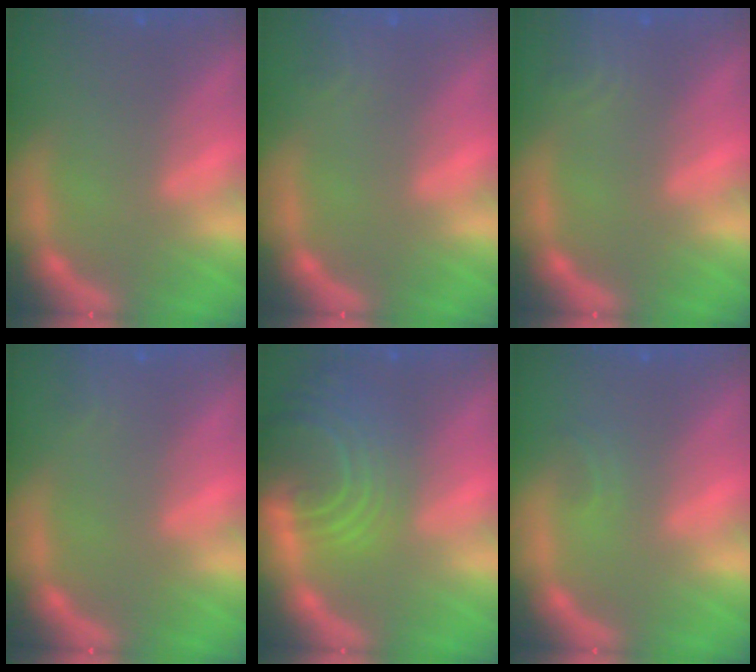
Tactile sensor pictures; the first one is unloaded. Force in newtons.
{"total": 1.4}
{"total": 2.4}
{"total": 0.9}
{"total": 9.5}
{"total": 0.9}